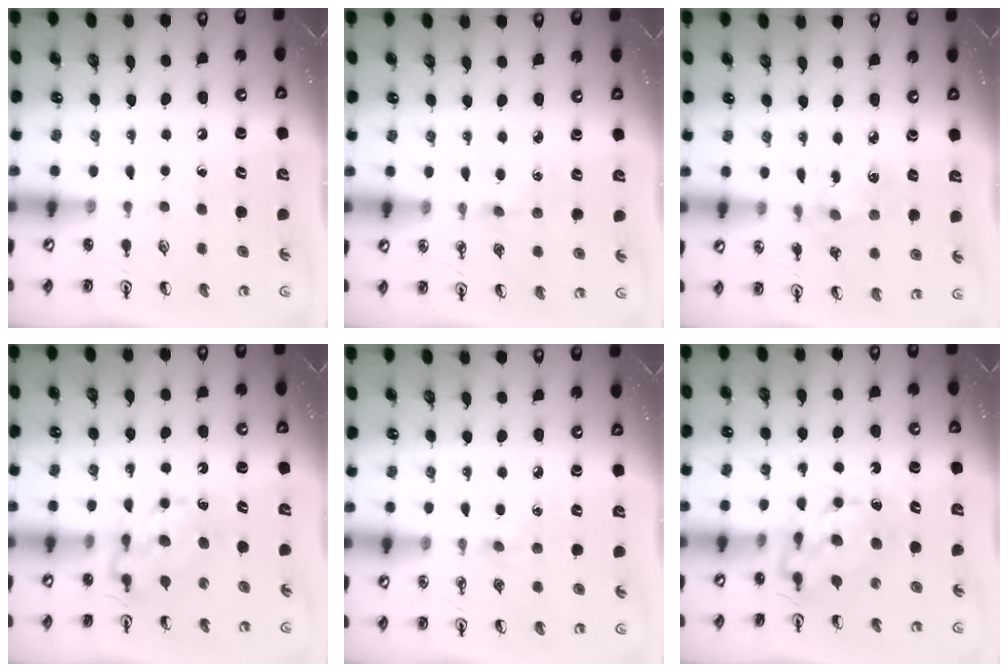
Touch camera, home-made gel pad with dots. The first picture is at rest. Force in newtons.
{"total": 1.8, "press": 1.8, "slide": 0.3}
{"total": 2.1, "press": 2.0, "slide": 0.7}
{"total": 7.4, "press": 7.4, "slide": 0.2}
{"total": 2.7, "press": 2.7, "slide": 0.4}
{"total": 7.8, "press": 7.8, "slide": 0.6}